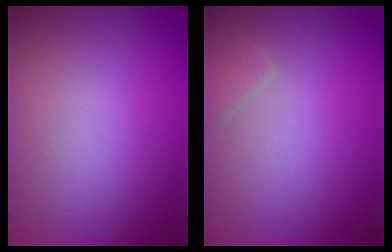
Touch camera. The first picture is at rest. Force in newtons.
{"total": 1.3, "press": 1.3, "slide": 0.1}